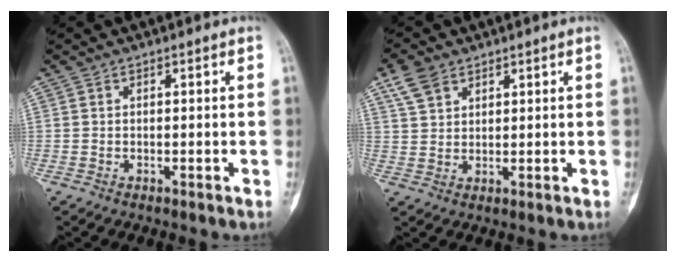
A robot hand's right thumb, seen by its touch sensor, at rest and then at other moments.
{"total": 5.7, "force": [3.6, 3.5, 2.8], "torque": [-0.045, -0.006, 0.074]}